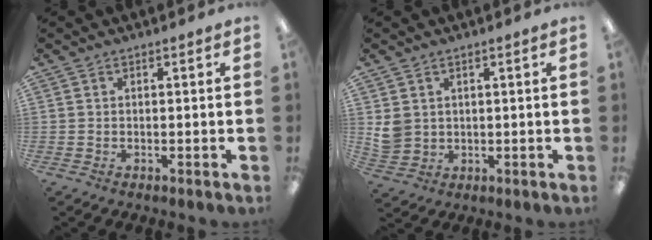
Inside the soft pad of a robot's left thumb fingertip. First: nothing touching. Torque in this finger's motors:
{"motor_torque": [0.71, 0.91, 0.57, -0.69, 0.03]}